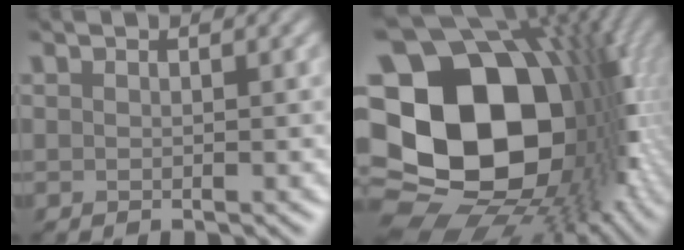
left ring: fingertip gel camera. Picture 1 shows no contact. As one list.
[{"total": 22.4, "force": [-1.9, 17.3, 14.1], "torque": [-0.235, -0.010, -0.065]}]